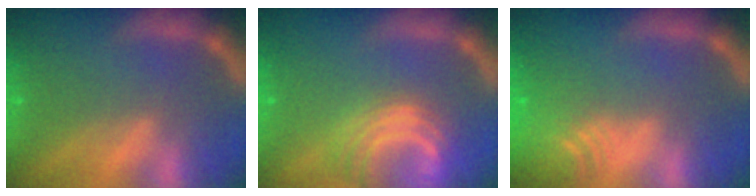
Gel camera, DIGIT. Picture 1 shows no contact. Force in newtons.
{"total": 6.5}
{"total": 7.5}